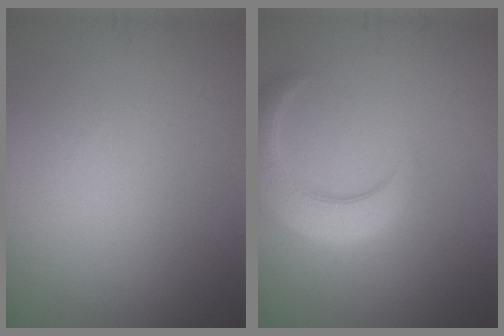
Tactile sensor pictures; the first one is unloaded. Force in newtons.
{"total": 5.4, "press": 5.4, "slide": 0.4}